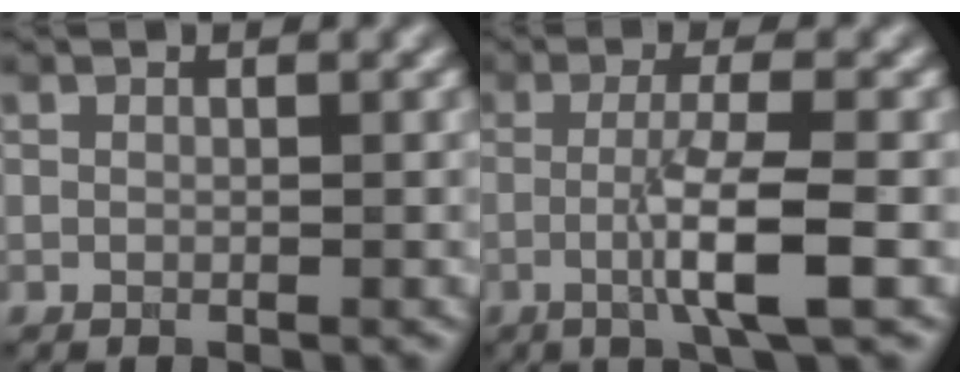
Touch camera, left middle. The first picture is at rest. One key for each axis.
{"total": 5.0, "fx": -1.2, "fy": 0.7, "fz": 4.8, "tx": -0.082, "ty": 0.003, "tz": -0.029}